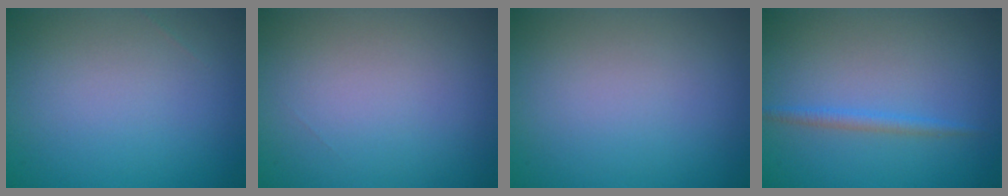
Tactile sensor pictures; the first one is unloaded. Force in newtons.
{"total": 0.0}
{"total": 0.0}
{"total": 1.3, "press": 1.3, "slide": 0.1}